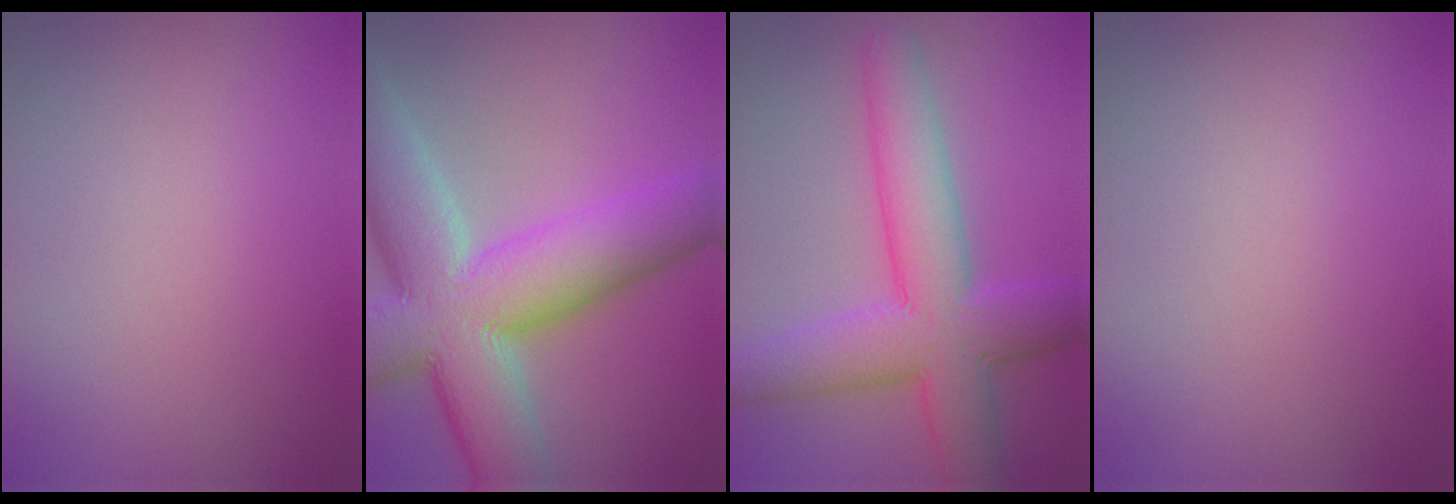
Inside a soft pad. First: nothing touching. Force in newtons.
{"total": 14.0, "press": 14.0, "slide": 1.1}
{"total": 9.0, "press": 9.0, "slide": 0.2}
{"total": 0.0}